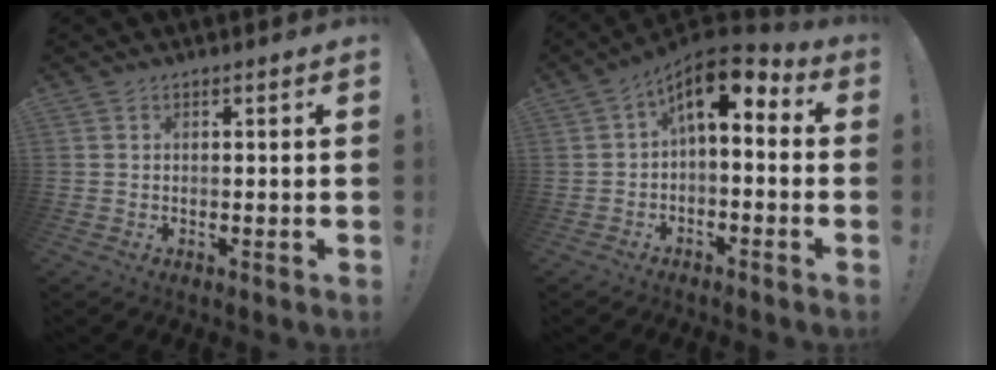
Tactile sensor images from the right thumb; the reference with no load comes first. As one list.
[{"total": 8.7, "force": [2.8, 3.7, 7.3], "torque": [-0.115, -0.020, 0.048]}]